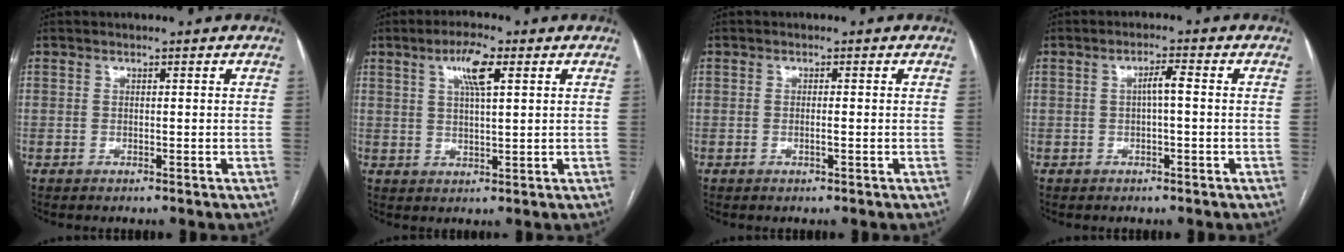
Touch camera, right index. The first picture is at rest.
{"total": 5.6, "force": [2.5, 0.9, 4.9], "torque": [-0.091, 0.006, 0.043]}
{"total": 1.0, "force": [-0.3, 0.0, 0.9], "torque": [-0.018, 0.000, -0.004]}
{"total": 2.3, "force": [-0.1, 0.2, 2.3], "torque": [-0.037, 0.006, -0.002]}